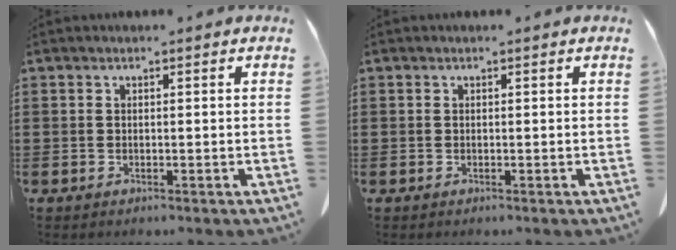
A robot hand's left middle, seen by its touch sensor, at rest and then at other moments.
{"total": 0.0}